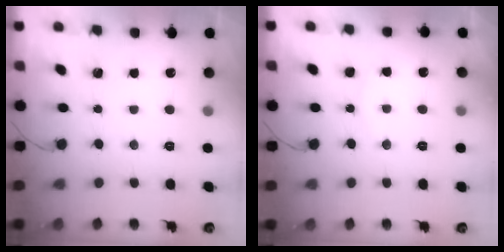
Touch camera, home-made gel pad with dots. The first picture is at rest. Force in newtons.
{"total": 5.0, "press": 4.9, "slide": 0.4}